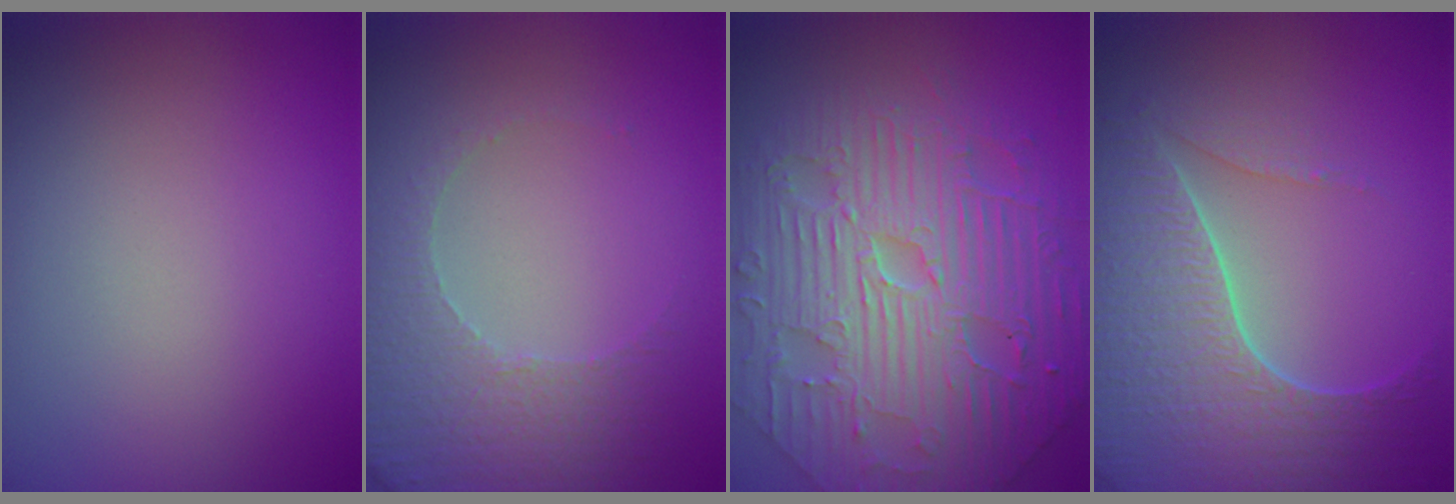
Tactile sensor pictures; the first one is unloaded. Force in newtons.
{"total": 4.9, "press": 3.6, "slide": 3.3}
{"total": 9.4, "press": 7.1, "slide": 6.3}
{"total": 7.5, "press": 5.6, "slide": 5.1}